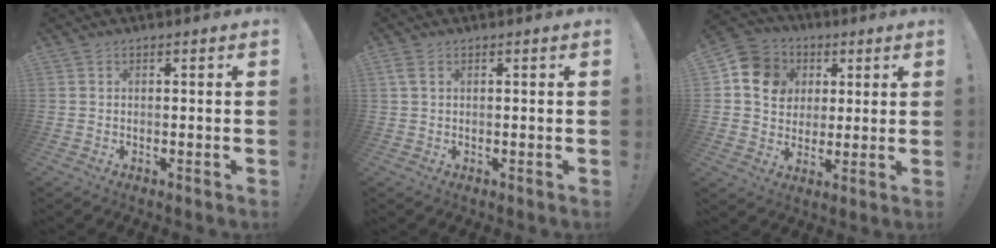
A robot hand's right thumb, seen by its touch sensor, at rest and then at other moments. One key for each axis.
{"total": 2.4, "fx": 1.0, "fy": 1.1, "fz": 1.9, "tx": -0.047, "ty": 0.006, "tz": 0.021}
{"total": 12.1, "fx": 3.4, "fy": 10.4, "fz": 5.0, "tx": -0.071, "ty": -0.002, "tz": 0.071}